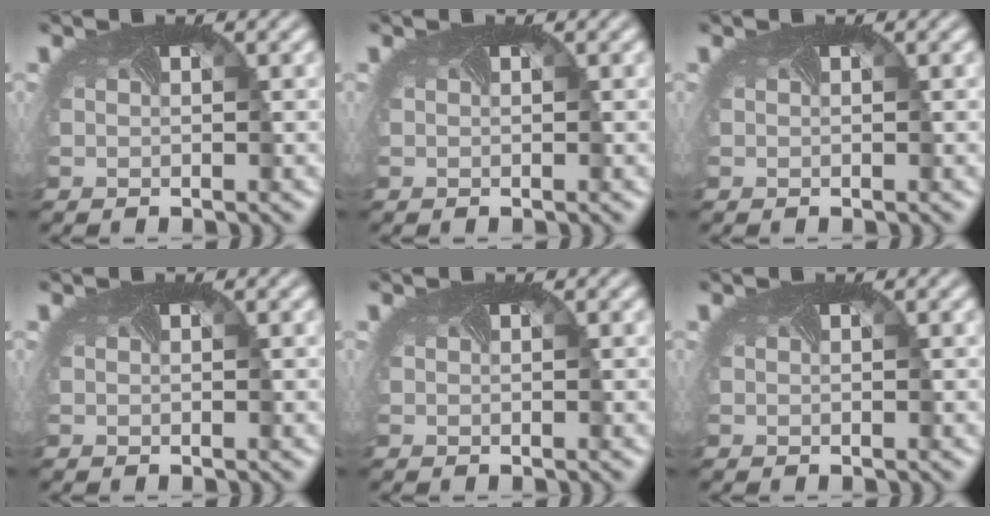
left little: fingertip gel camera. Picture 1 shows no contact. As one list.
[{"total": 0.0}, {"total": 0.0}, {"total": 0.0}, {"total": 0.0}, {"total": 0.0}]